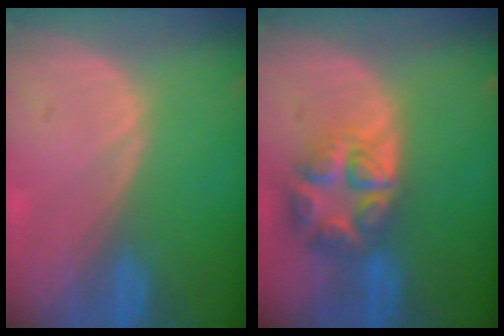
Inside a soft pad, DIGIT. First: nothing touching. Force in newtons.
{"total": 8.1, "press": 7.0, "slide": 4.0}